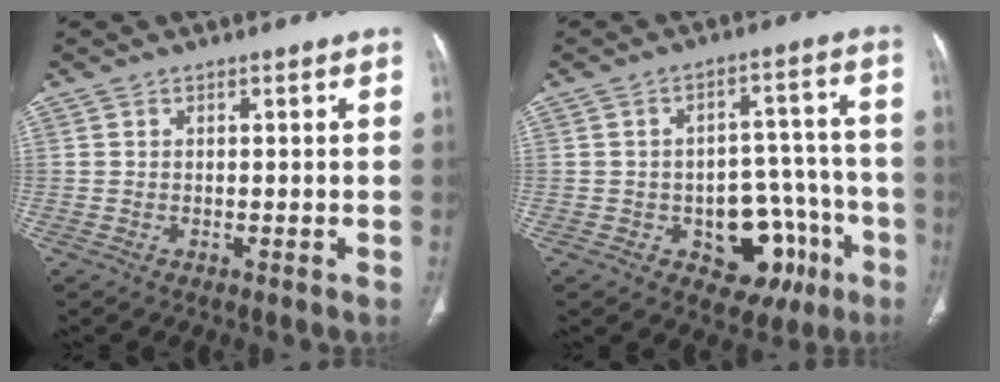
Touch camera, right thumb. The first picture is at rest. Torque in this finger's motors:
{"motor_torque": [3.98, 1.04, 0.89, -1.04, 0.29]}